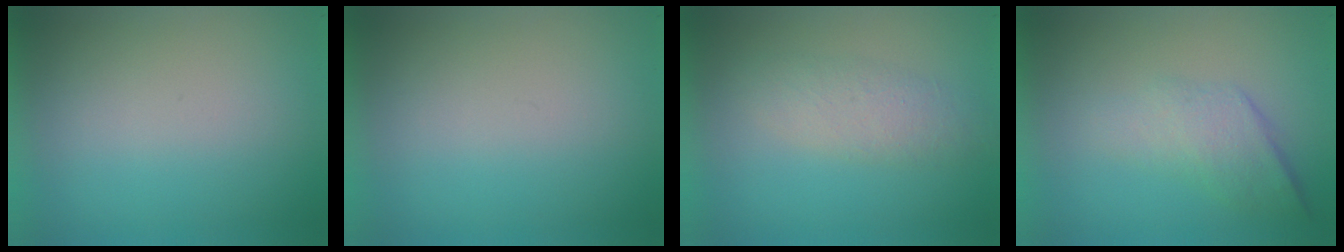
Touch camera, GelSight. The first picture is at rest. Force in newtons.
{"total": 0.0}
{"total": 1.8}
{"total": 2.2}